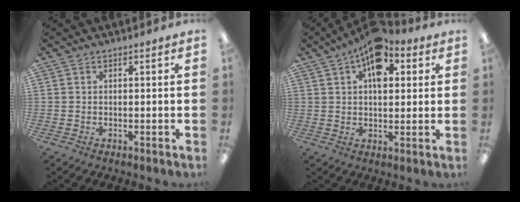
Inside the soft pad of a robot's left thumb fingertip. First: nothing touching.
{"total": 10.6, "force": [5.2, 5.7, 7.2], "torque": [-0.093, -0.019, 0.088]}